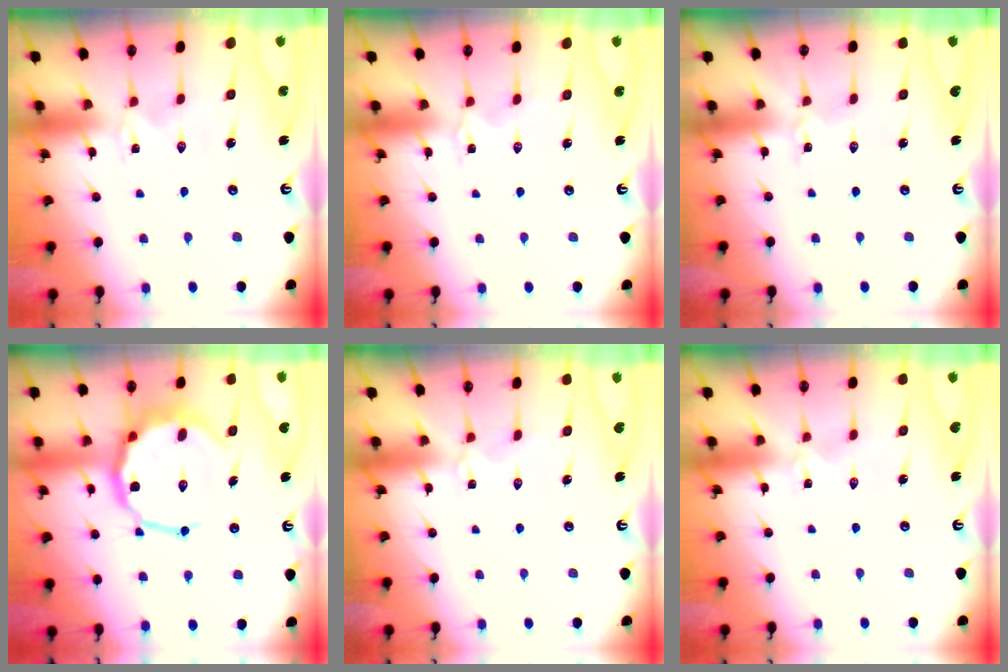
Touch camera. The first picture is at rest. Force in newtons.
{"total": 2.8, "press": 2.8, "slide": 0.3}
{"total": 1.2, "press": 1.2, "slide": 0.0}
{"total": 14.4, "press": 14.3, "slide": 1.7}
{"total": 2.3, "press": 2.3, "slide": 0.3}
{"total": 0.0}